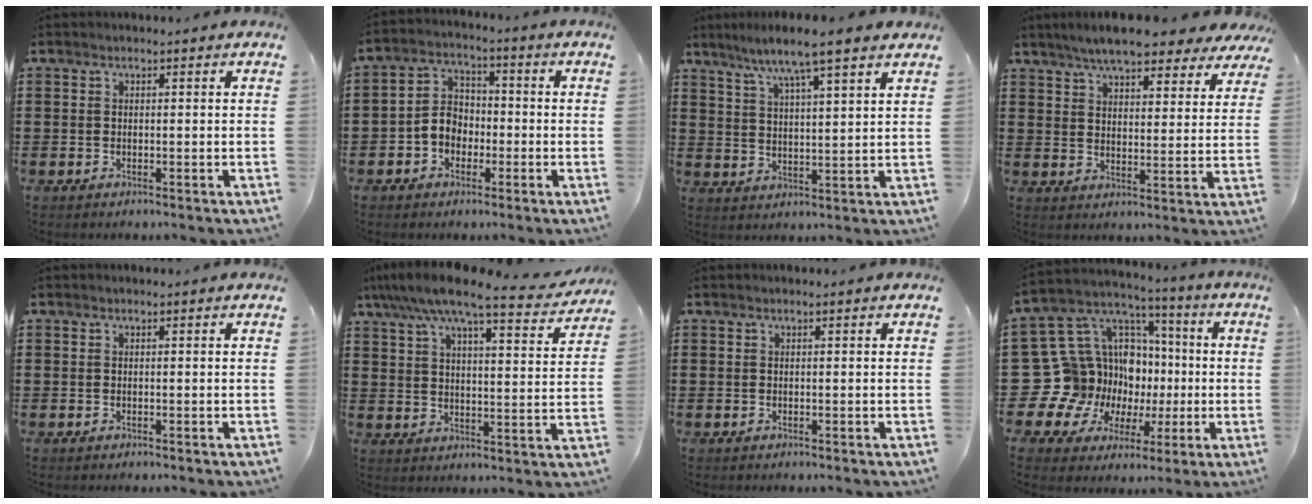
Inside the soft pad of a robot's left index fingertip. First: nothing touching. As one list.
[{"total": 5.0, "force": [-2.3, 3.9, 2.2], "torque": [-0.062, 0.011, -0.052]}, {"total": 6.7, "force": [5.4, -0.4, 3.9], "torque": [-0.093, -0.021, 0.090]}, {"total": 6.9, "force": [6.2, 0.8, 2.7], "torque": [-0.070, -0.020, 0.111]}, {"total": 0.0}, {"total": 8.6, "force": [7.3, 0.7, 4.5], "torque": [-0.116, -0.032, 0.124]}, {"total": 0.0}, {"total": 17.5, "force": [-1.6, 16.1, 6.6], "torque": [-0.175, -0.030, 0.012]}]